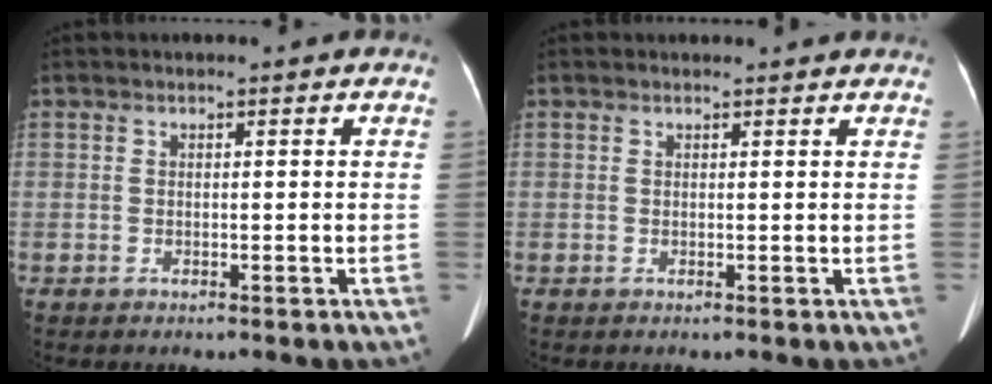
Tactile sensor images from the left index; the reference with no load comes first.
{"total": 2.4, "force": [2.4, 0.4, 0.3], "torque": [-0.012, 0.011, 0.022]}